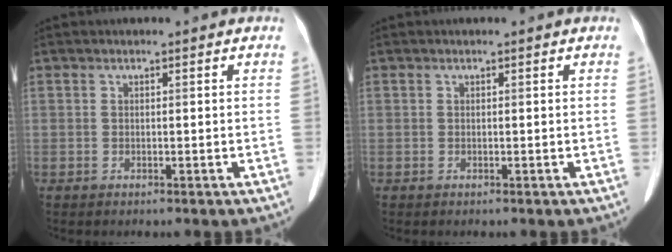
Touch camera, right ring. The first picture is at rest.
{"total": 0.0}